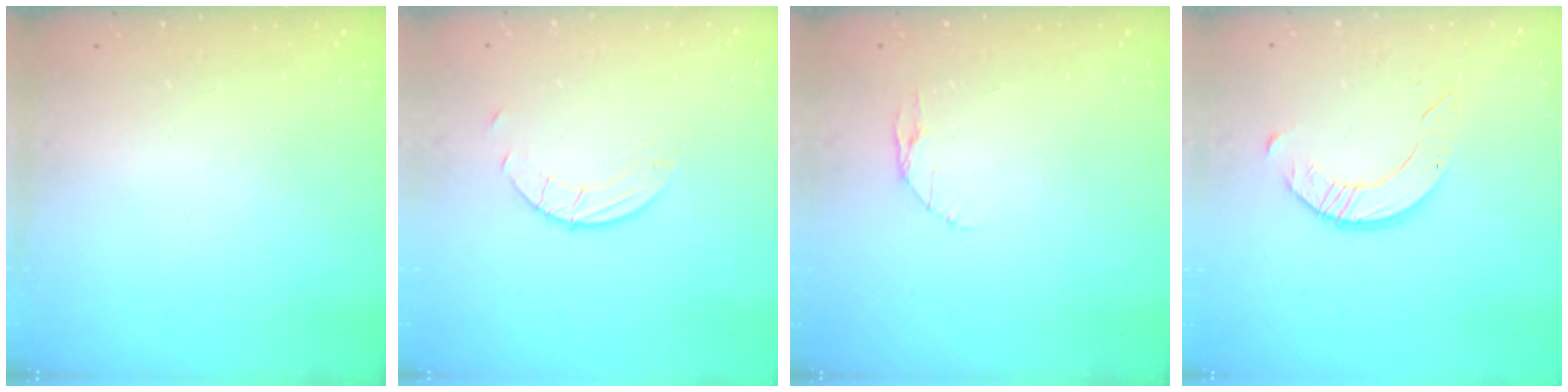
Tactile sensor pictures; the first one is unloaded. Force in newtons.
{"total": 2.7, "press": 2.7, "slide": 0.3}
{"total": 2.9, "press": 2.9, "slide": 0.4}
{"total": 5.3, "press": 5.3, "slide": 0.5}